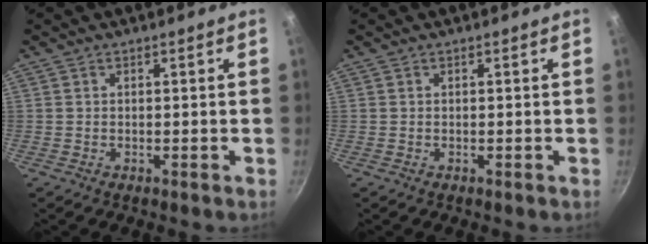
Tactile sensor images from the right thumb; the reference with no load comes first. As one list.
[{"total": 0.0}]